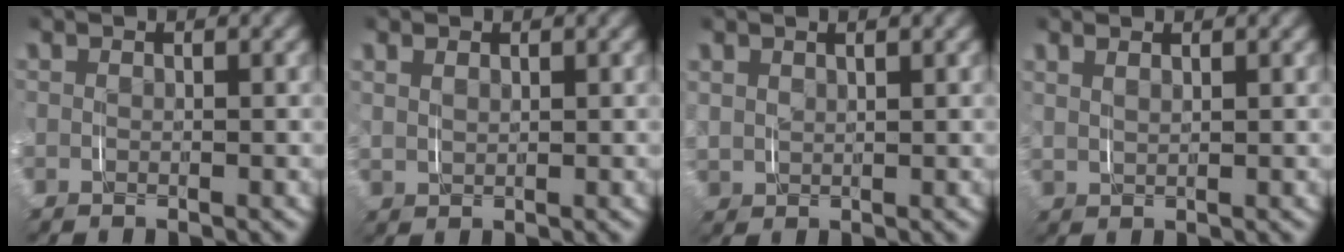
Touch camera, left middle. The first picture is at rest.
{"total": 1.4, "force": [1.0, 0.8, 0.6], "torque": [-0.014, -0.001, 0.024]}
{"total": 2.0, "force": [1.1, 1.5, 0.7], "torque": [-0.031, -0.005, 0.029]}
{"total": 1.5, "force": [1.3, 0.4, 0.7], "torque": [-0.012, 0.003, 0.027]}